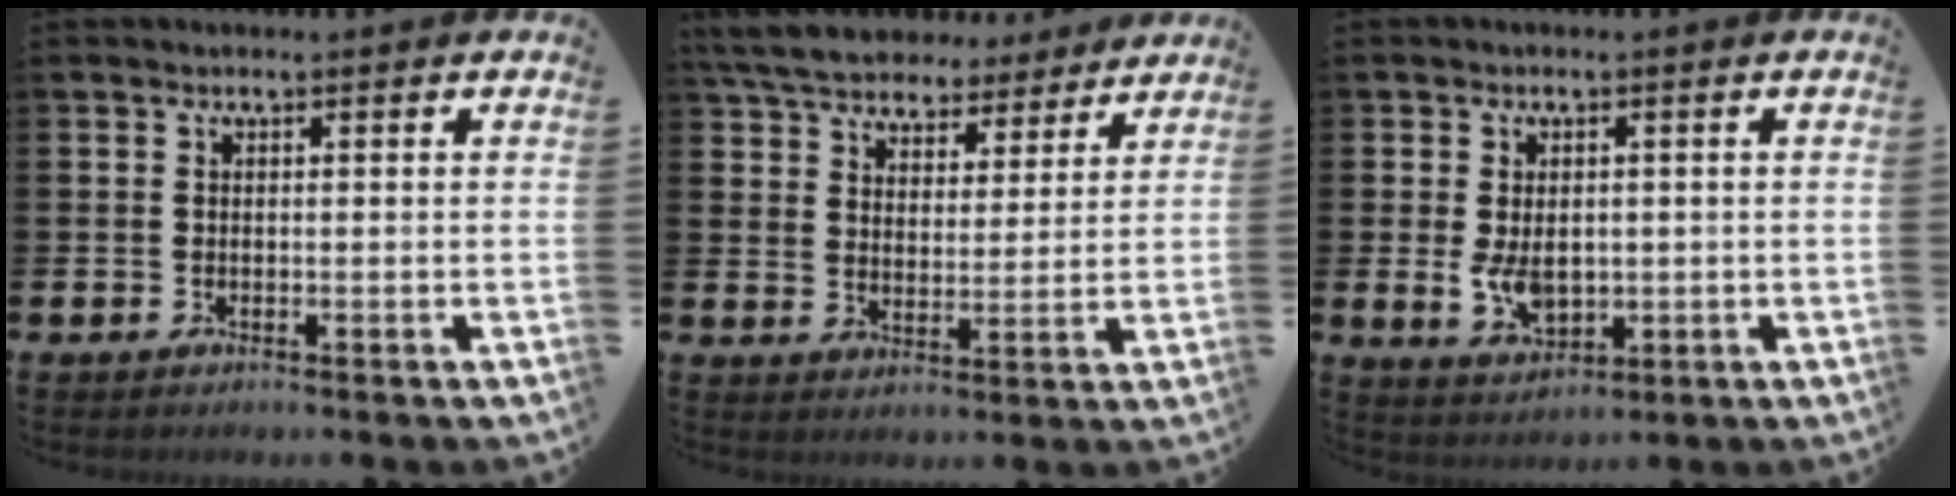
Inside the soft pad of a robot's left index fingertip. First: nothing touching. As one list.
[{"total": 6.8, "force": [6.4, 1.9, 1.1], "torque": [-0.056, -0.037, 0.115]}, {"total": 4.5, "force": [0.0, 2.9, 3.4], "torque": [-0.058, -0.002, -0.004]}]